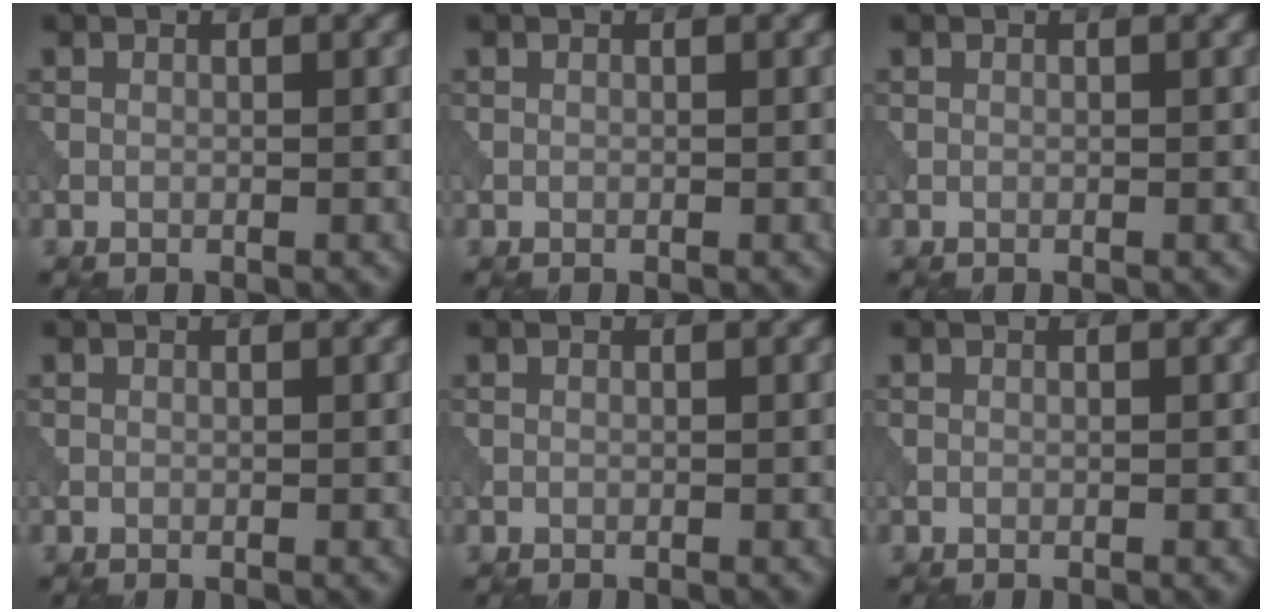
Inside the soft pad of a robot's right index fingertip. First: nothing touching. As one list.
[{"total": 0.0}, {"total": 0.0}, {"total": 0.0}, {"total": 0.0}, {"total": 0.0}]